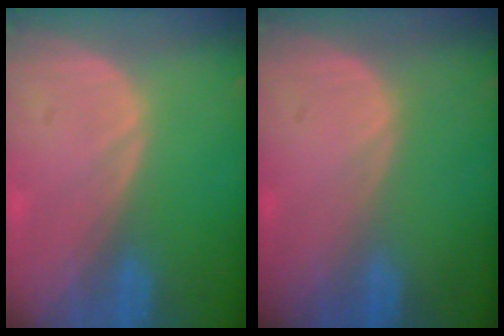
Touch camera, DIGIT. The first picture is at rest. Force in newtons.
{"total": 0.0}